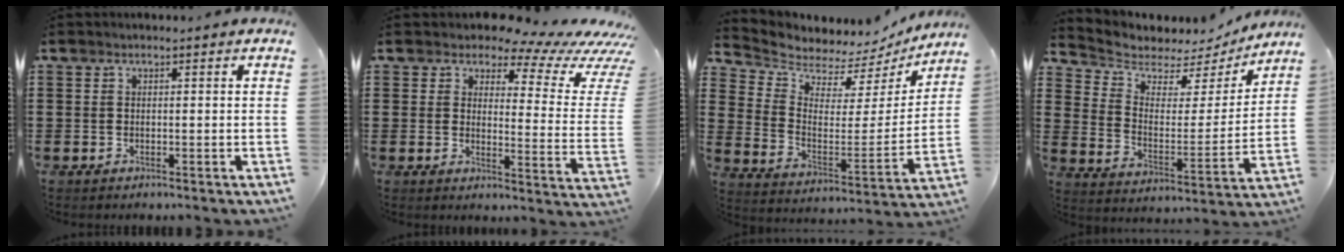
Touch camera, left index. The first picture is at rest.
{"total": 6.1, "force": [5.1, 1.7, 3.0], "torque": [-0.063, -0.038, 0.082]}
{"total": 5.2, "force": [5.0, 1.4, 0.0], "torque": [-0.038, -0.049, 0.083]}
{"total": 4.9, "force": [4.3, 2.3, 0.6], "torque": [-0.048, -0.033, 0.071]}